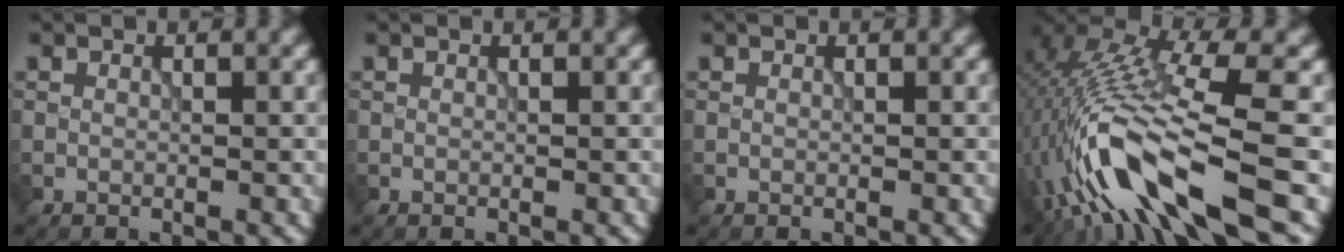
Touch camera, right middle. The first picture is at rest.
{"total": 0.0}
{"total": 0.0}
{"total": 12.4, "force": [-4.0, 3.2, 11.3], "torque": [-0.220, 0.009, -0.064]}